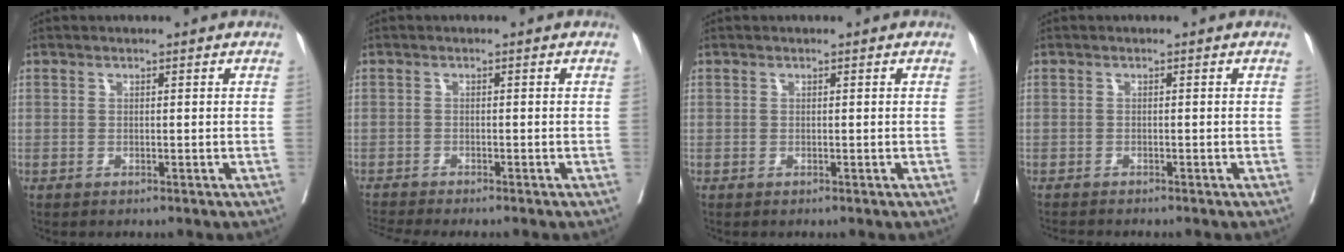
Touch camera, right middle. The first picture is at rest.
{"total": 3.8, "force": [-3.6, -0.6, 1.1], "torque": [-0.017, -0.010, -0.060]}
{"total": 0.0}
{"total": 2.2, "force": [-2.1, 0.2, 0.6], "torque": [-0.010, -0.006, -0.033]}